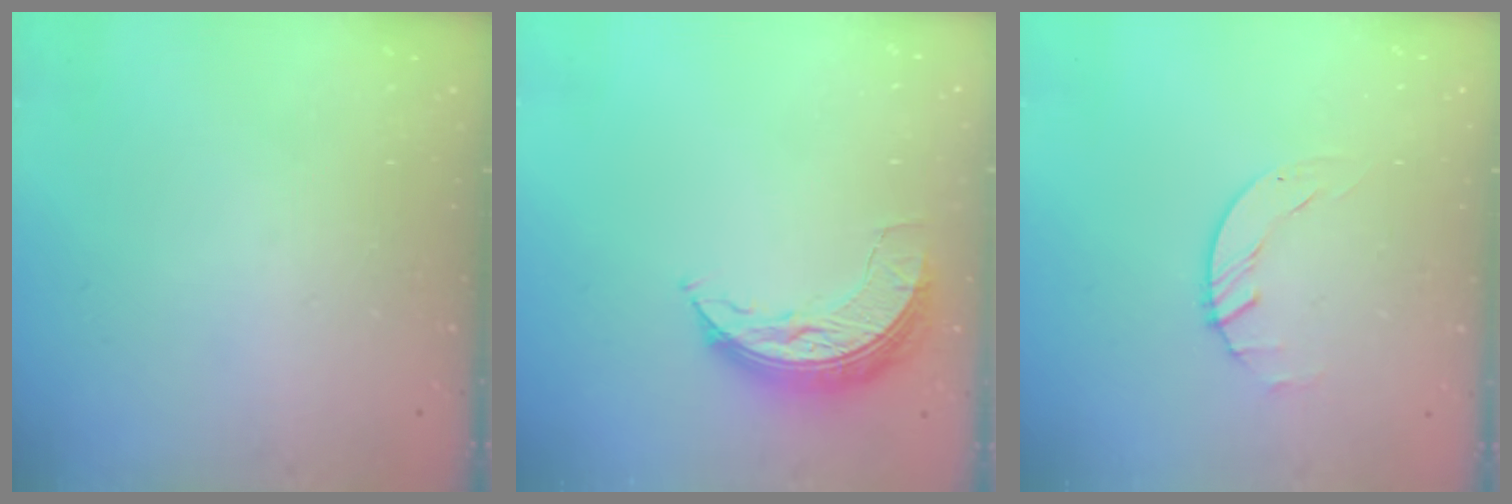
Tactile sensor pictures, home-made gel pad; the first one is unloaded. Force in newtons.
{"total": 7.7, "press": 7.7, "slide": 0.3}
{"total": 0.6, "press": 0.6, "slide": 0.1}